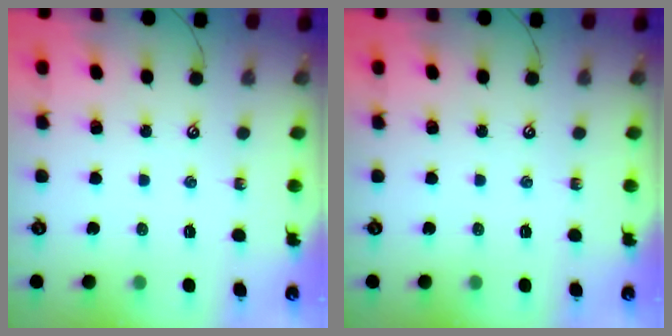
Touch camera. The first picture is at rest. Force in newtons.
{"total": 0.0}